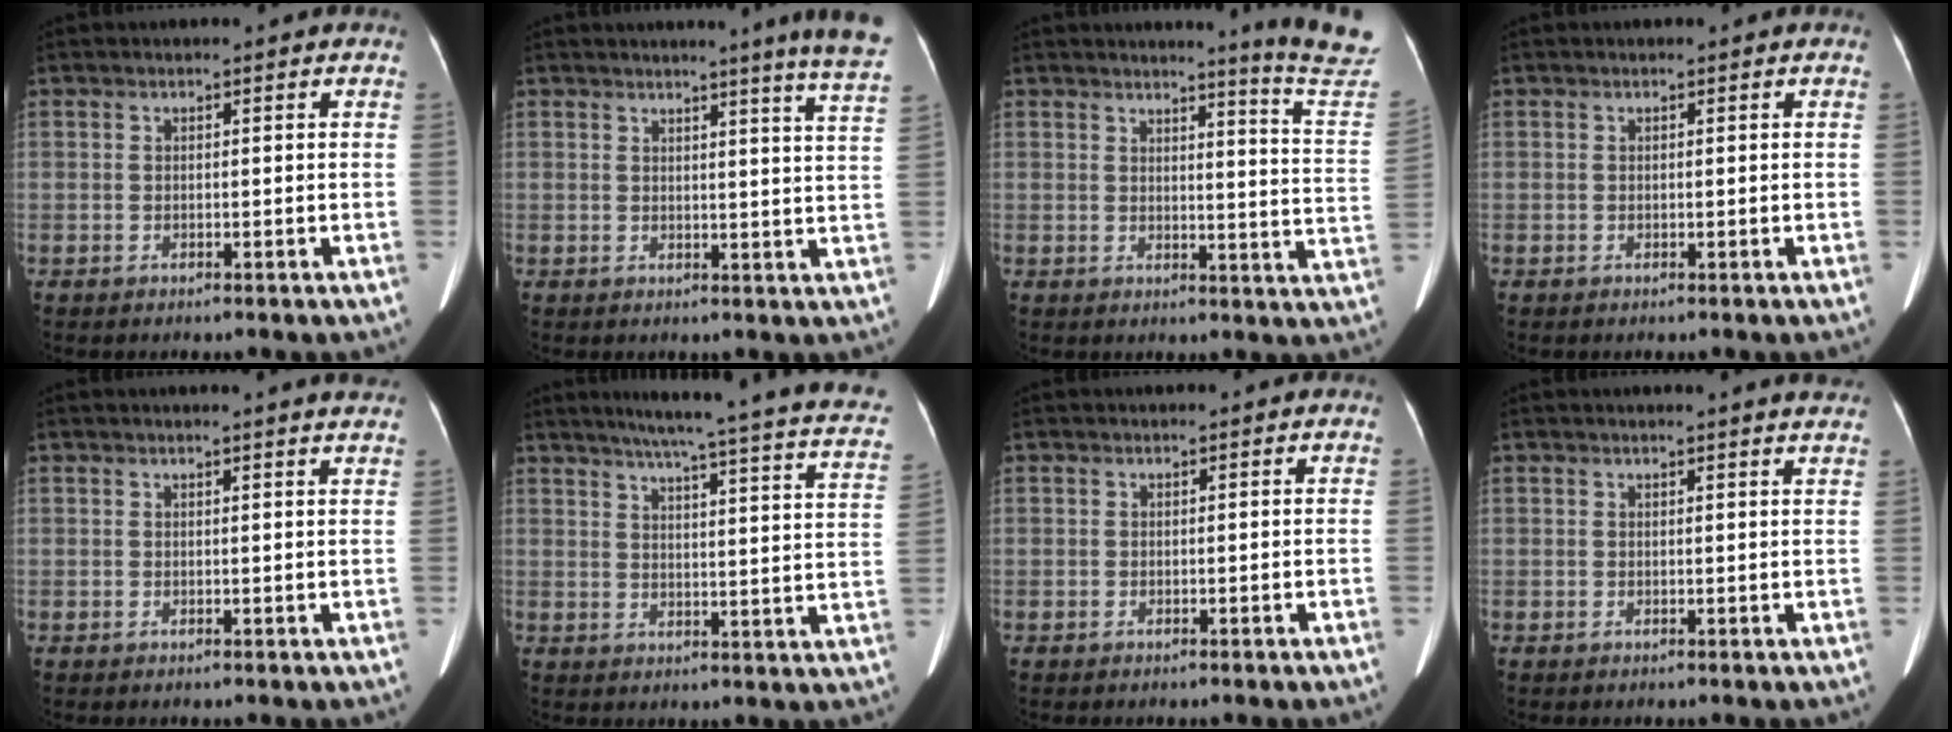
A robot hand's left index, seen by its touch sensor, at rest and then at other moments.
{"total": 10.0, "force": [8.6, -1.7, 4.8], "torque": [-0.052, -0.056, 0.074]}
{"total": 12.1, "force": [11.3, -3.1, 2.7], "torque": [-0.033, -0.122, 0.115]}
{"total": 0.0}
{"total": 4.0, "force": [3.6, -0.7, 1.6], "torque": [-0.021, -0.001, 0.025]}
{"total": 24.5, "force": [20.3, 1.0, 13.7], "torque": [-0.191, -0.033, 0.229]}
{"total": 0.0}
{"total": 5.0, "force": [4.7, -0.4, 1.7], "torque": [-0.020, -0.002, 0.031]}